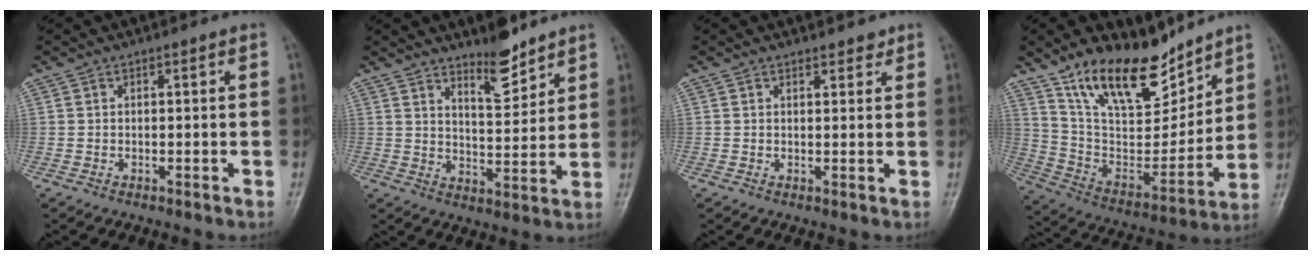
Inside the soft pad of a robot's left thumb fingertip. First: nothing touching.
{"total": 7.7, "force": [6.1, 2.3, 4.1], "torque": [-0.049, -0.055, 0.103]}
{"total": 1.9, "force": [1.5, 0.9, 0.6], "torque": [0.005, -0.010, 0.019]}
{"total": 19.5, "force": [14.1, 8.3, 10.7], "torque": [-0.133, -0.076, 0.259]}